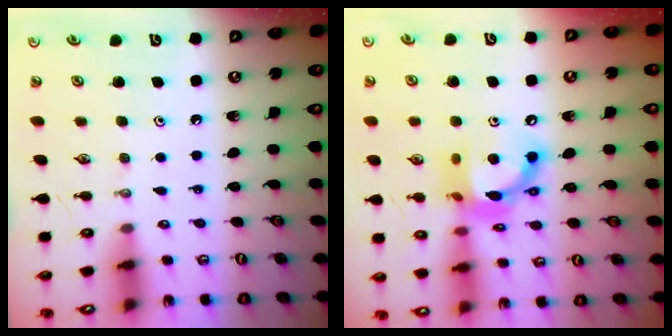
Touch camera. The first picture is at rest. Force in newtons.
{"total": 13.7, "press": 13.7, "slide": 0.5}